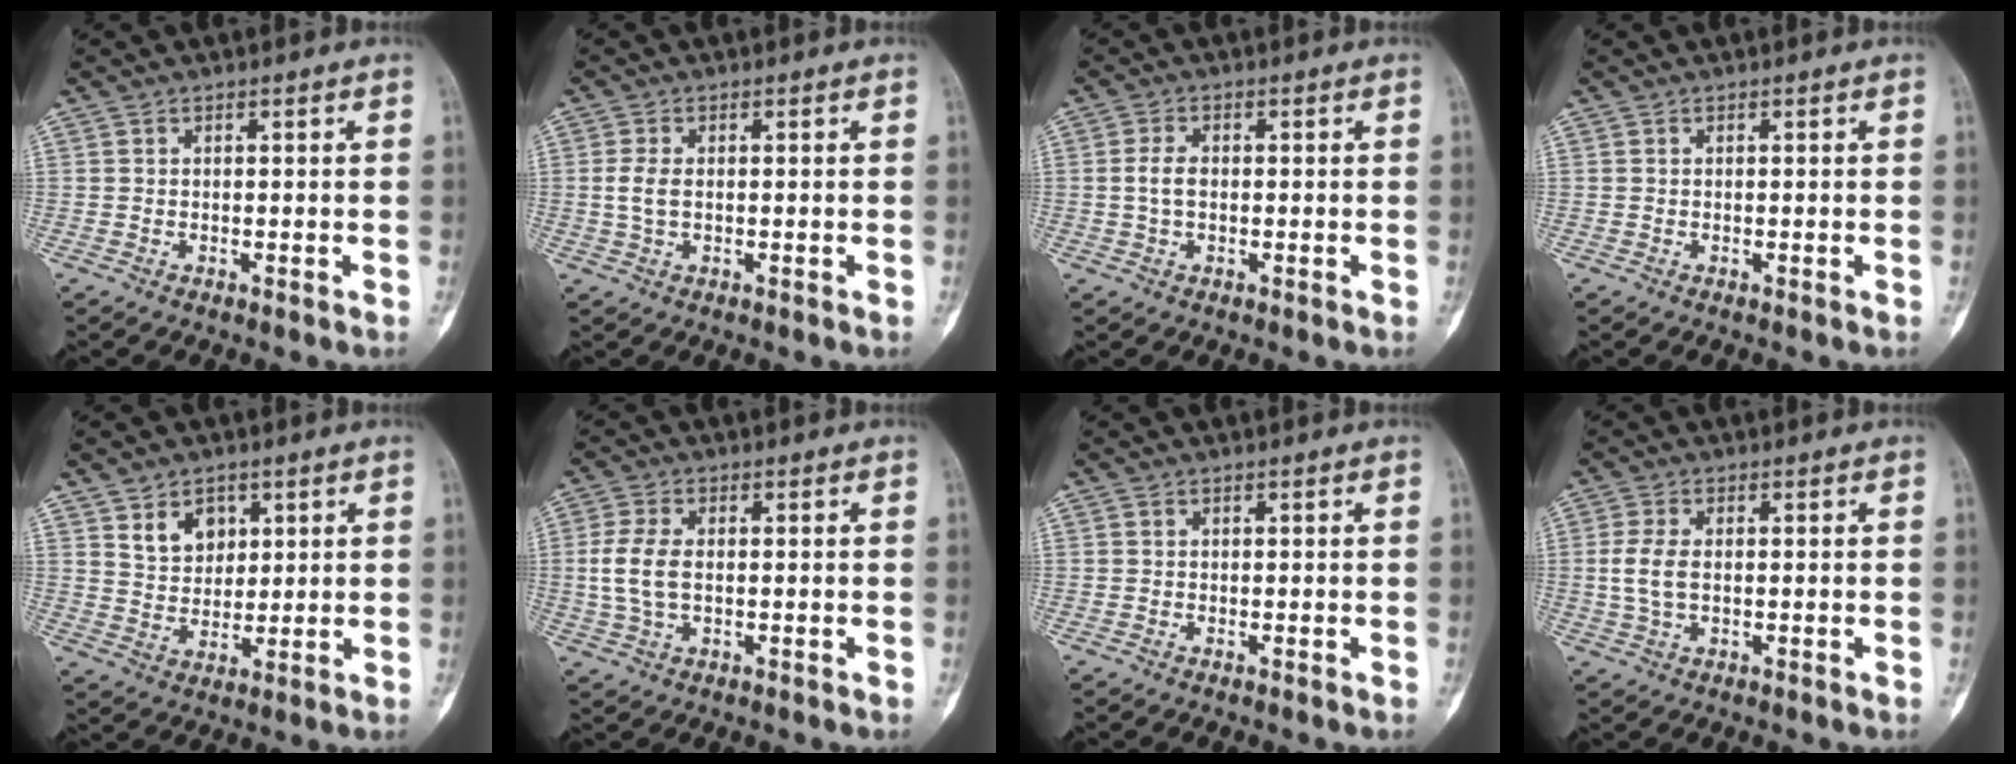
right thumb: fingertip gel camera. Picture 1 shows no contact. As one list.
[{"total": 3.1, "force": [0.1, 1.7, 2.6], "torque": [-0.060, 0.002, 0.000]}, {"total": 3.3, "force": [-0.1, 1.9, 2.7], "torque": [-0.053, 0.007, -0.006]}, {"total": 0.0}, {"total": 6.6, "force": [3.1, 4.9, 3.2], "torque": [-0.029, -0.022, 0.061]}, {"total": 5.7, "force": [0.0, 3.2, 4.8], "torque": [-0.111, 0.004, -0.002]}, {"total": 0.0}, {"total": 4.9, "force": [0.0, 2.7, 4.1], "torque": [-0.093, 0.003, -0.002]}]